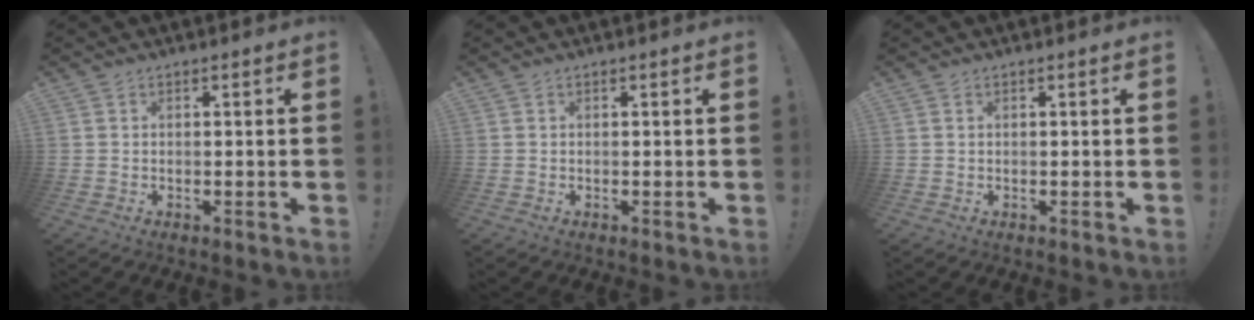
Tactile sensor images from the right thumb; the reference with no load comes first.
{"total": 0.0}
{"total": 0.0}